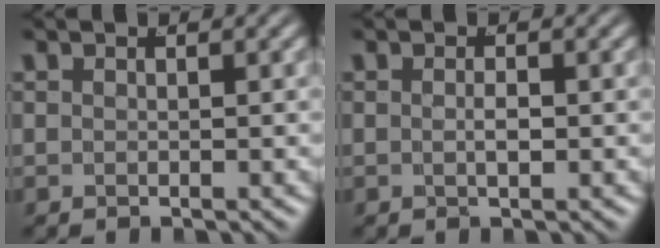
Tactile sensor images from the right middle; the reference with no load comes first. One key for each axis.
{"total": 1.0, "fx": -0.3, "fy": 0.1, "fz": 0.9, "tx": -0.017, "ty": -0.007, "tz": -0.001}